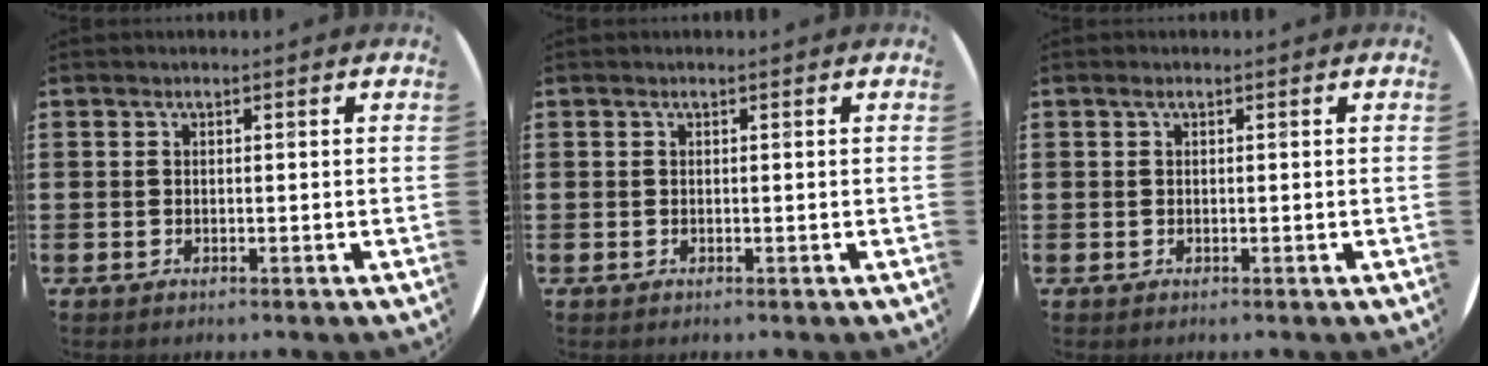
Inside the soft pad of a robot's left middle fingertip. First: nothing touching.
{"total": 0.0}
{"total": 0.0}